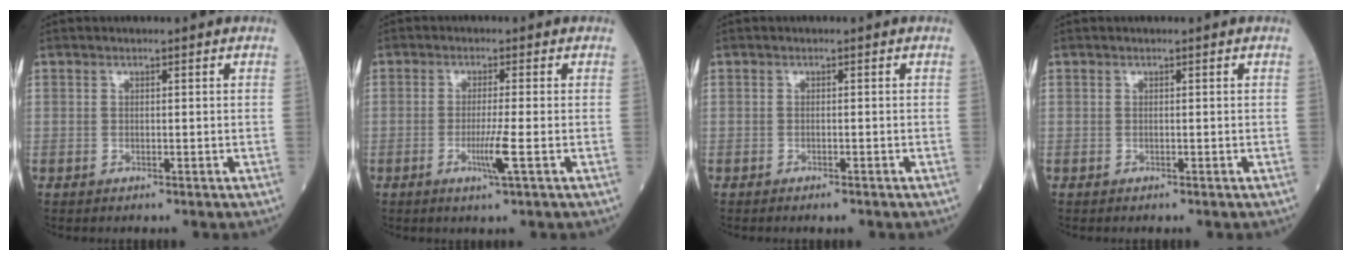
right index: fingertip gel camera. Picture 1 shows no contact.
{"total": 3.8, "force": [-1.2, -0.7, 3.5], "torque": [-0.071, -0.010, -0.024]}
{"total": 1.0, "force": [-0.8, 0.1, 0.6], "torque": [-0.010, -0.001, -0.011]}
{"total": 0.0}